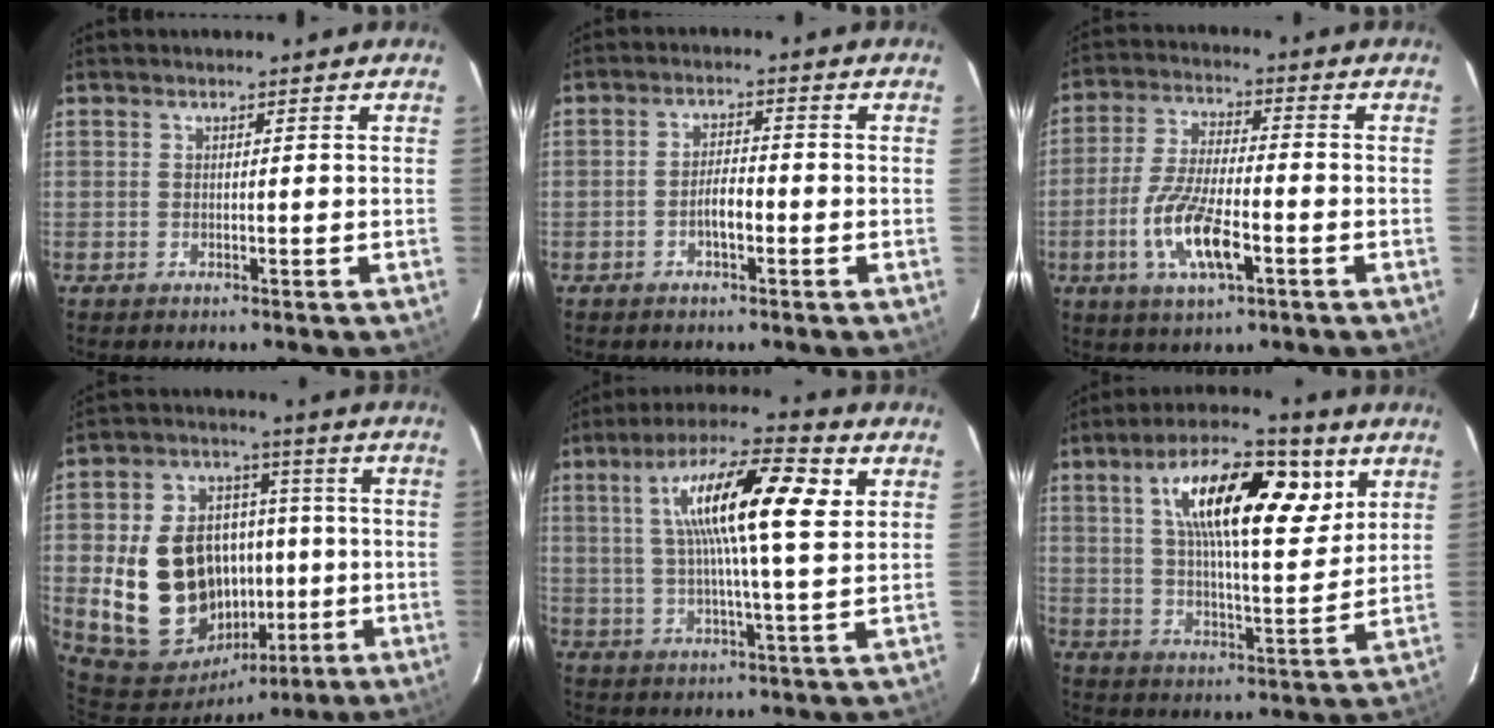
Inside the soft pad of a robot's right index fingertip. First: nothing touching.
{"total": 3.5, "force": [-1.6, 1.1, 2.9], "torque": [-0.059, 0.007, -0.026]}
{"total": 11.8, "force": [-4.5, 3.5, 10.4], "torque": [-0.216, -0.010, -0.082]}
{"total": 21.6, "force": [-3.0, 17.4, 12.6], "torque": [-0.292, 0.038, -0.019]}
{"total": 16.6, "force": [5.1, 2.6, 15.6], "torque": [-0.270, 0.026, 0.080]}
{"total": 19.0, "force": [7.8, 6.9, 15.8], "torque": [-0.259, 0.015, 0.120]}